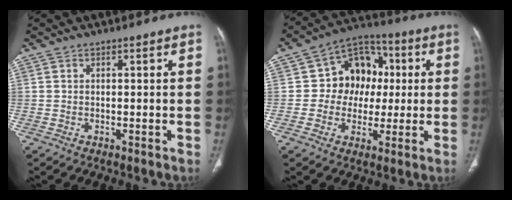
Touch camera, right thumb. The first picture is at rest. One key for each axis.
{"total": 12.3, "fx": 0.9, "fy": 10.2, "fz": 6.8, "tx": -0.045, "ty": 0.020, "tz": 0.004}